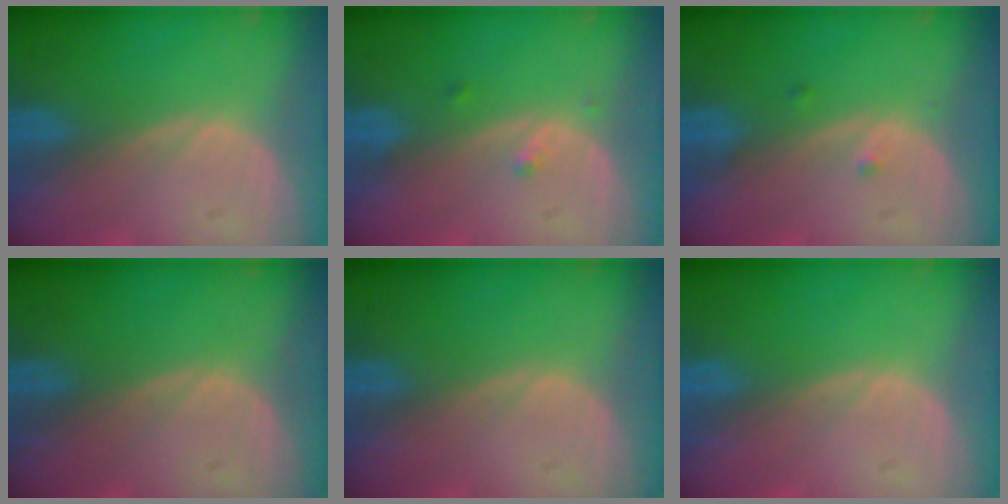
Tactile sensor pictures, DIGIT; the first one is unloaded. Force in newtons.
{"total": 1.3, "press": 1.1, "slide": 0.7}
{"total": 0.8, "press": 0.8, "slide": 0.2}
{"total": 0.0}
{"total": 0.0}
{"total": 0.0}